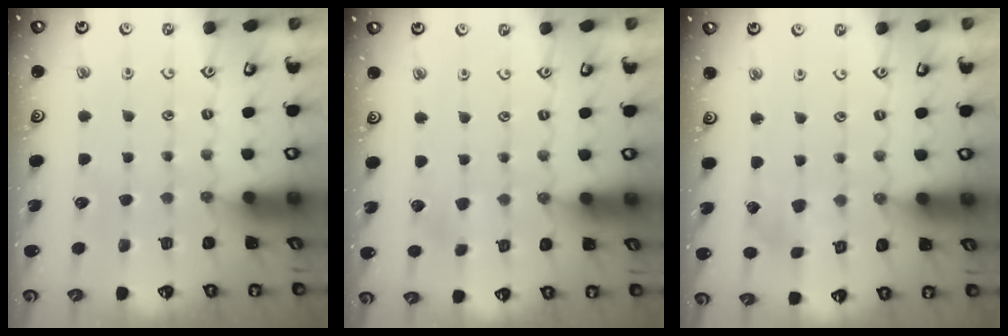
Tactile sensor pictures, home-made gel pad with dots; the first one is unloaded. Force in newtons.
{"total": 2.9, "press": 2.9, "slide": 0.2}
{"total": 3.1, "press": 3.0, "slide": 0.3}